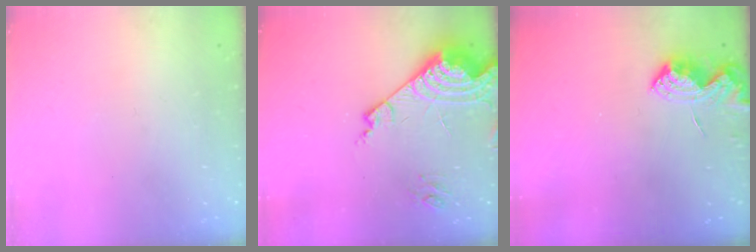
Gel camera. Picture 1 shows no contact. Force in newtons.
{"total": 14.9, "press": 14.8, "slide": 1.5}
{"total": 7.6, "press": 7.5, "slide": 0.9}